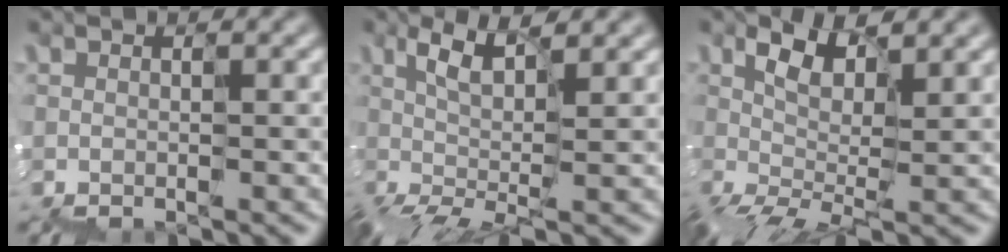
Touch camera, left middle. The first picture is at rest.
{"total": 4.1, "force": [0.5, 1.2, 3.9], "torque": [-0.086, 0.012, 0.008]}
{"total": 4.8, "force": [1.2, 1.8, 4.2], "torque": [-0.098, 0.018, 0.020]}